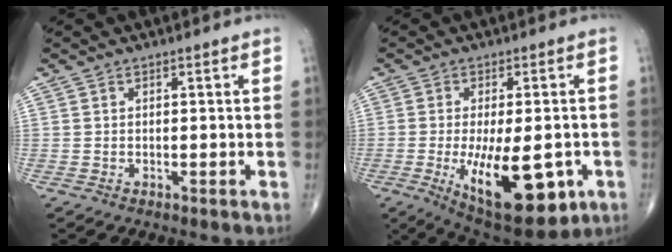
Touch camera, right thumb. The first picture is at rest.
{"total": 17.7, "force": [-5.4, 7.2, 15.3], "torque": [-0.224, -0.017, -0.061]}